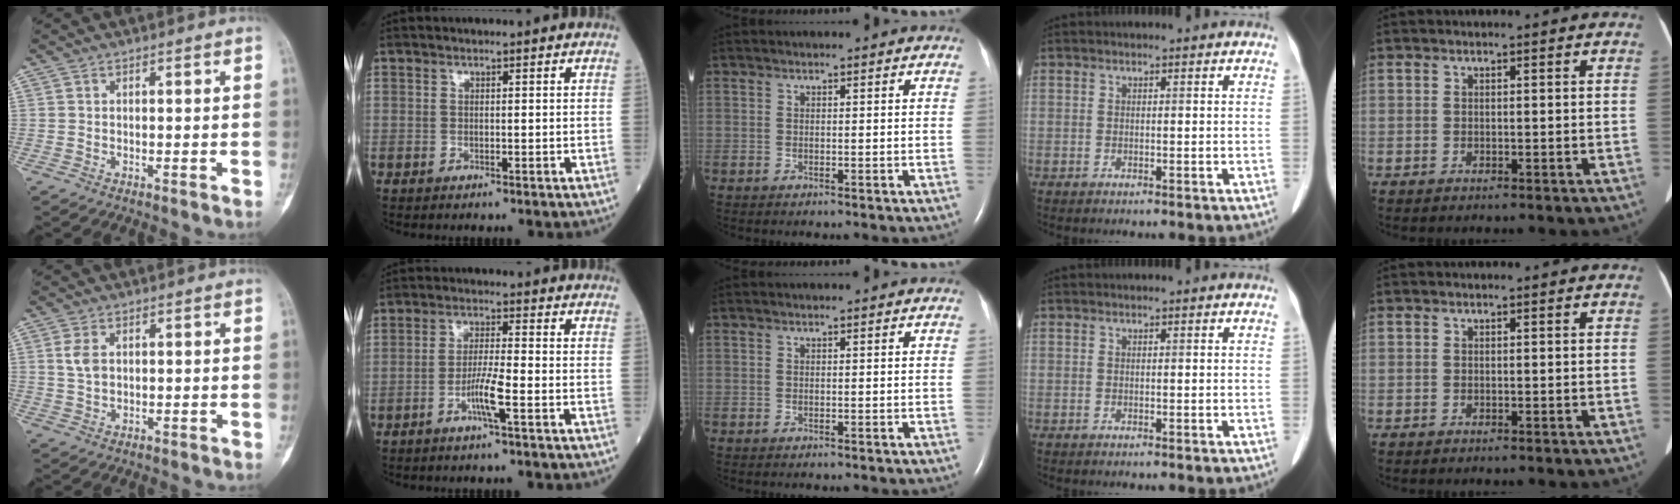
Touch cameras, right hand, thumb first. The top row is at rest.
{"thumb": {"total": 3.4, "force": [0.9, 2.2, 2.5], "torque": [-0.048, 0.000, 0.021]}, "index": {"total": 4.6, "force": [-2.0, -0.4, 4.1], "torque": [-0.083, -0.003, -0.040]}}